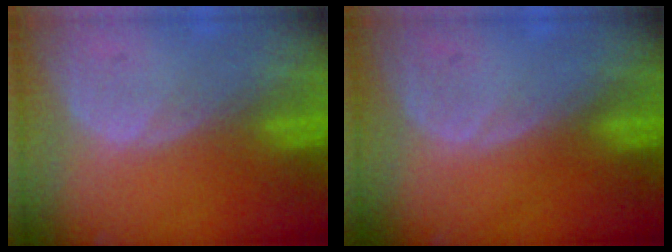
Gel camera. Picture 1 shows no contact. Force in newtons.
{"total": 0.0}